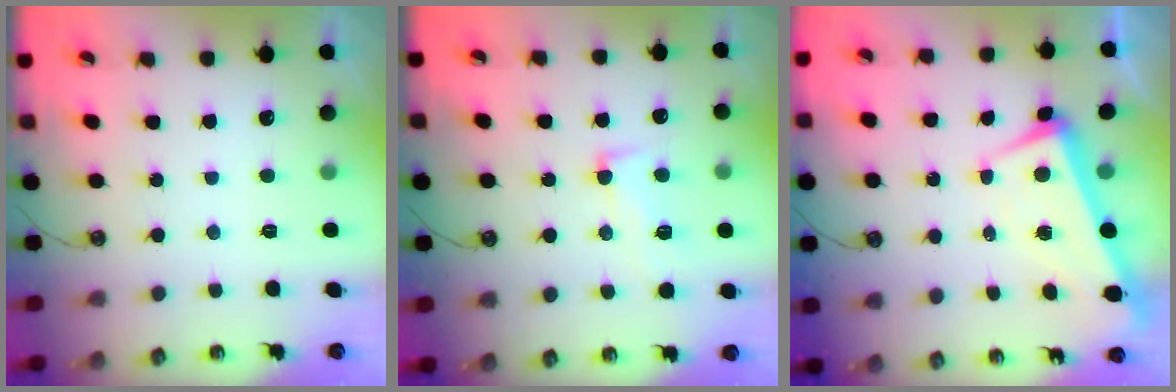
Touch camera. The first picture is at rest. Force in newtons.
{"total": 6.3, "press": 5.9, "slide": 2.0}
{"total": 0.9, "press": 0.0, "slide": 0.9}